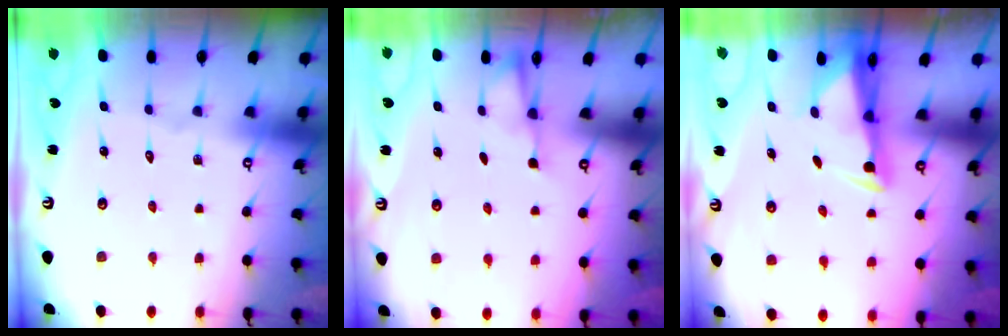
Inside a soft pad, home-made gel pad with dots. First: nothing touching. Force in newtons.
{"total": 2.3, "press": 2.2, "slide": 0.4}
{"total": 2.8, "press": 2.7, "slide": 0.9}